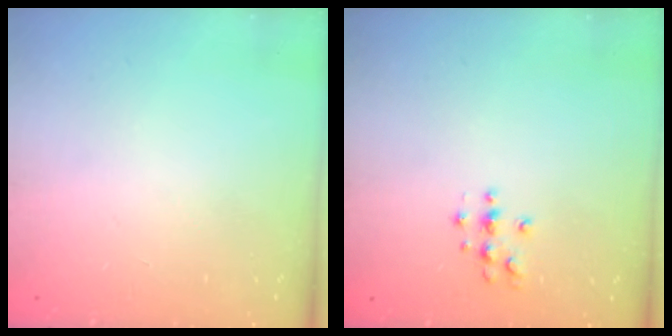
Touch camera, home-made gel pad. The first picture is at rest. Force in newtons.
{"total": 4.5, "press": 4.4, "slide": 0.5}